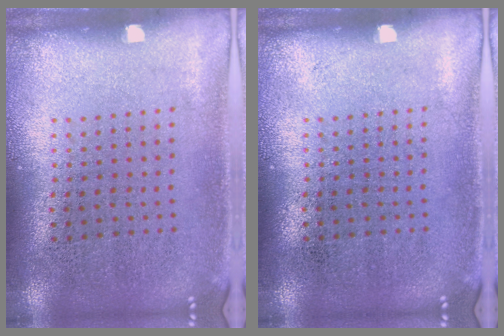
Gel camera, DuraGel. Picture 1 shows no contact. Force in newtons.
{"total": 0.0}